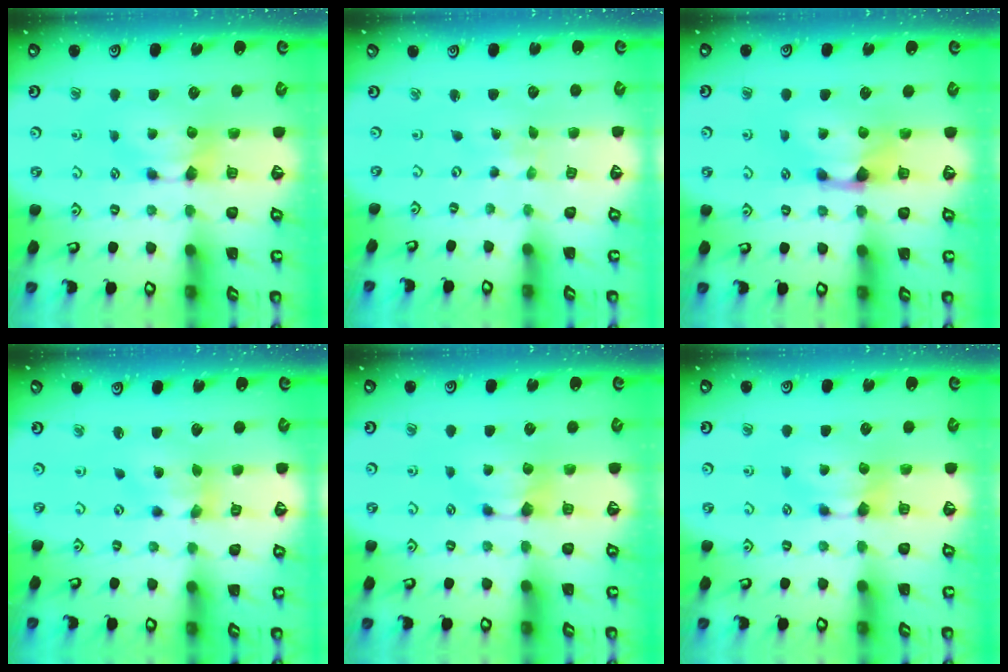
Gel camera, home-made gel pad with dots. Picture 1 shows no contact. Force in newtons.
{"total": 5.2, "press": 5.2, "slide": 0.2}
{"total": 2.3, "press": 1.8, "slide": 1.4}
{"total": 3.8, "press": 3.5, "slide": 1.6}
{"total": 0.0}
{"total": 0.0}